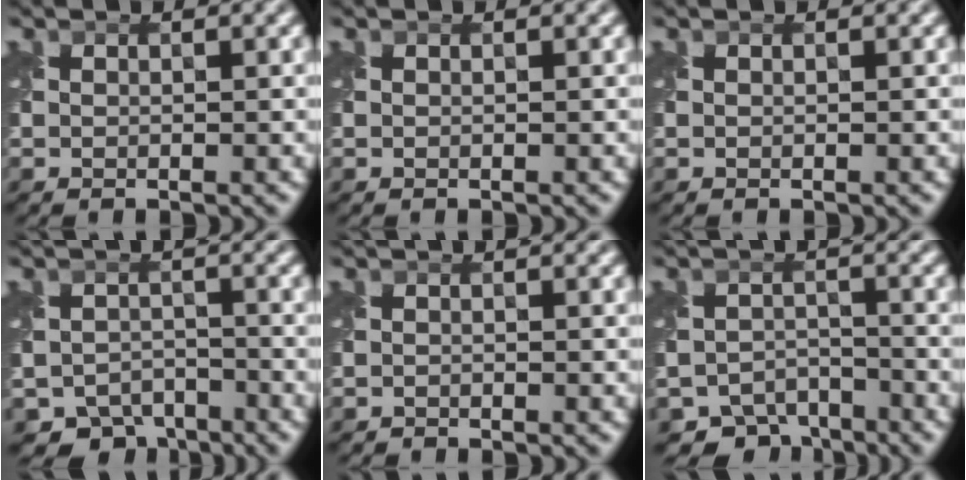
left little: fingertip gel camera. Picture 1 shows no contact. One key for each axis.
{"total": 0.0}
{"total": 0.0}
{"total": 4.7, "fx": -3.7, "fy": 2.6, "fz": 0.8, "tx": -0.003, "ty": -0.010, "tz": -0.062}
{"total": 0.6, "fx": -0.6, "fy": 0.1, "fz": -0.1, "tx": 0.003, "ty": -0.005, "tz": -0.013}
{"total": 5.2, "fx": -4.5, "fy": 2.6, "fz": 0.9, "tx": -0.006, "ty": -0.013, "tz": -0.073}